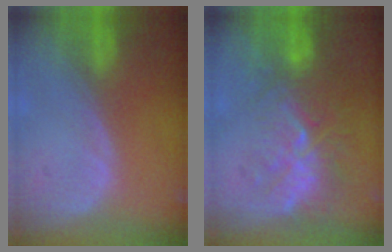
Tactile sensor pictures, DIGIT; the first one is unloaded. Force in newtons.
{"total": 9.4, "press": 8.7, "slide": 3.5}